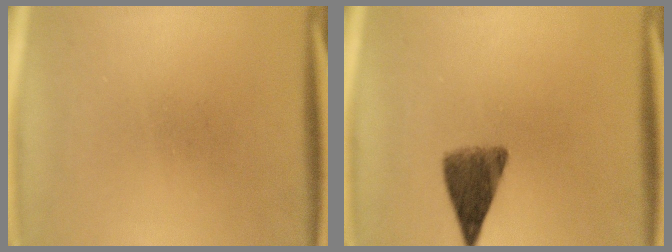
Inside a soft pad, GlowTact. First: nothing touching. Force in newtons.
{"total": 6.4}